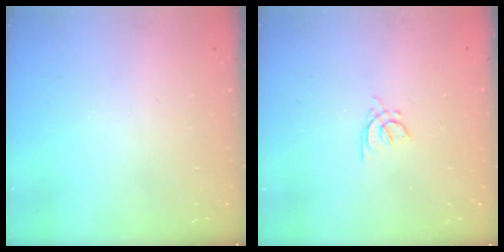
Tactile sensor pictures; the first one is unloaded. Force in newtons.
{"total": 3.8, "press": 3.8, "slide": 0.7}